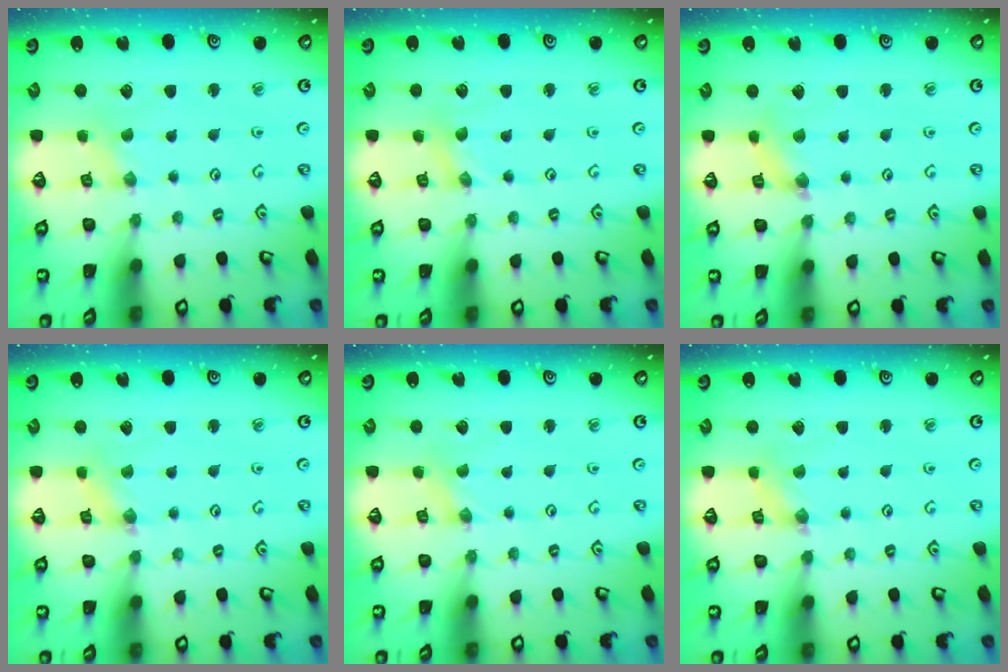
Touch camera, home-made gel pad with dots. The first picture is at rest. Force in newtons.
{"total": 0.7, "press": 0.7, "slide": 0.2}
{"total": 2.1, "press": 2.1, "slide": 0.4}
{"total": 1.0, "press": 1.0, "slide": 0.2}
{"total": 0.0}
{"total": 1.0, "press": 1.0, "slide": 0.2}